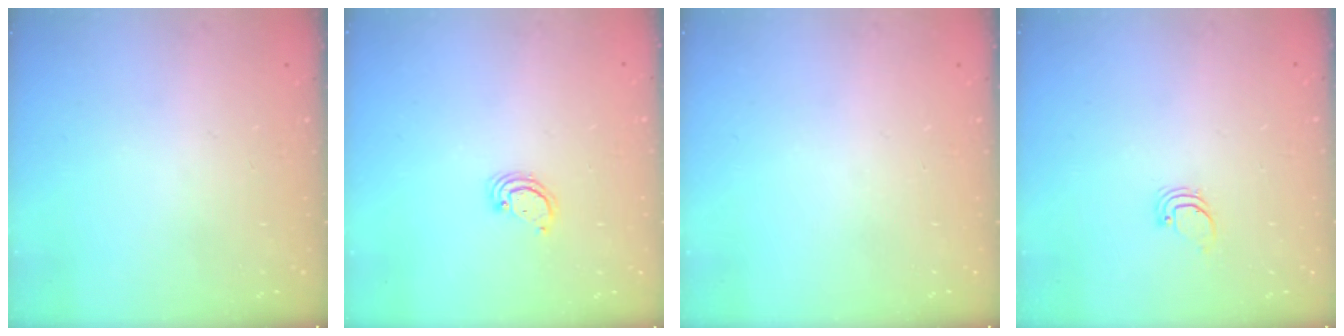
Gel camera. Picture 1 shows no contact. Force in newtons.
{"total": 2.3, "press": 2.3, "slide": 0.2}
{"total": 0.0}
{"total": 0.9, "press": 0.9, "slide": 0.1}